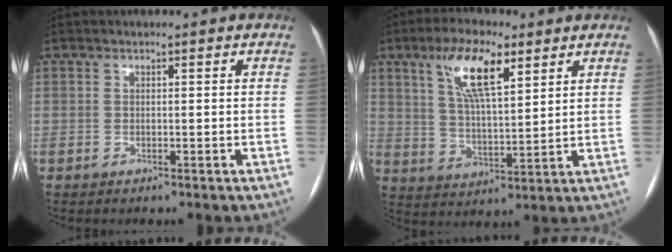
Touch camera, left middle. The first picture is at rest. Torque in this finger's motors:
{"motor_torque": [1.50, -0.64, 0.71, 0.06]}